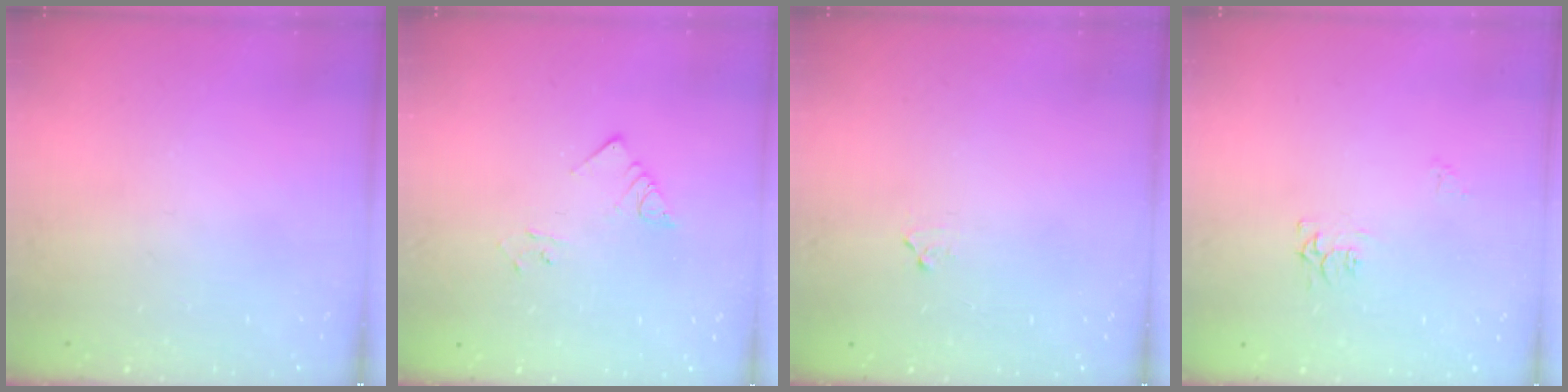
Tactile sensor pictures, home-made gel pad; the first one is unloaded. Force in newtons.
{"total": 3.9, "press": 3.9, "slide": 0.2}
{"total": 3.4, "press": 3.4, "slide": 0.4}
{"total": 5.0, "press": 5.0, "slide": 0.7}